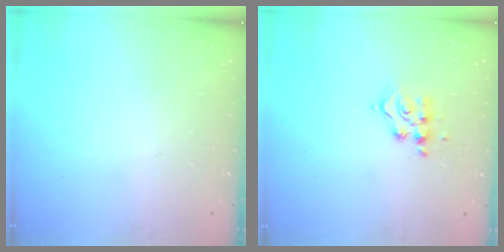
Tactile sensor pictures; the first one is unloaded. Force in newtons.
{"total": 8.3, "press": 8.3, "slide": 0.5}